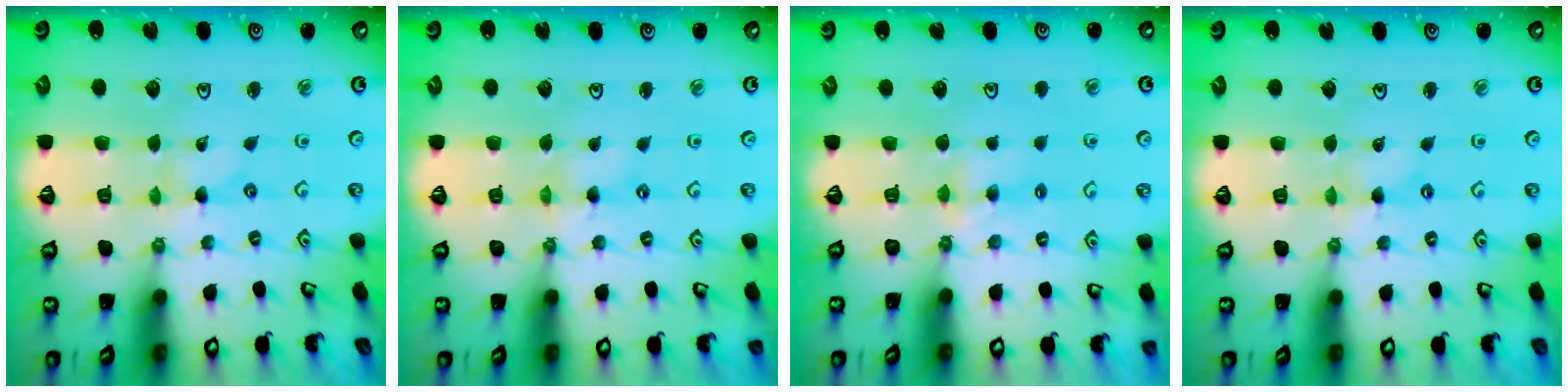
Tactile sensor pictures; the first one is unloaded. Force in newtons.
{"total": 0.0}
{"total": 3.8, "press": 3.8, "slide": 0.6}
{"total": 0.0}